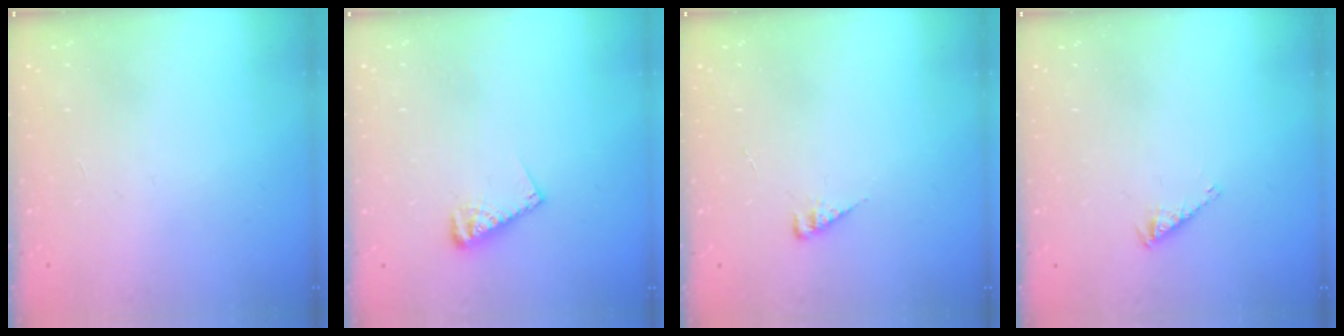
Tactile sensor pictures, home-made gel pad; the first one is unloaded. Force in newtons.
{"total": 6.5, "press": 6.5, "slide": 0.8}
{"total": 3.7, "press": 3.6, "slide": 0.5}
{"total": 3.5, "press": 3.4, "slide": 0.5}